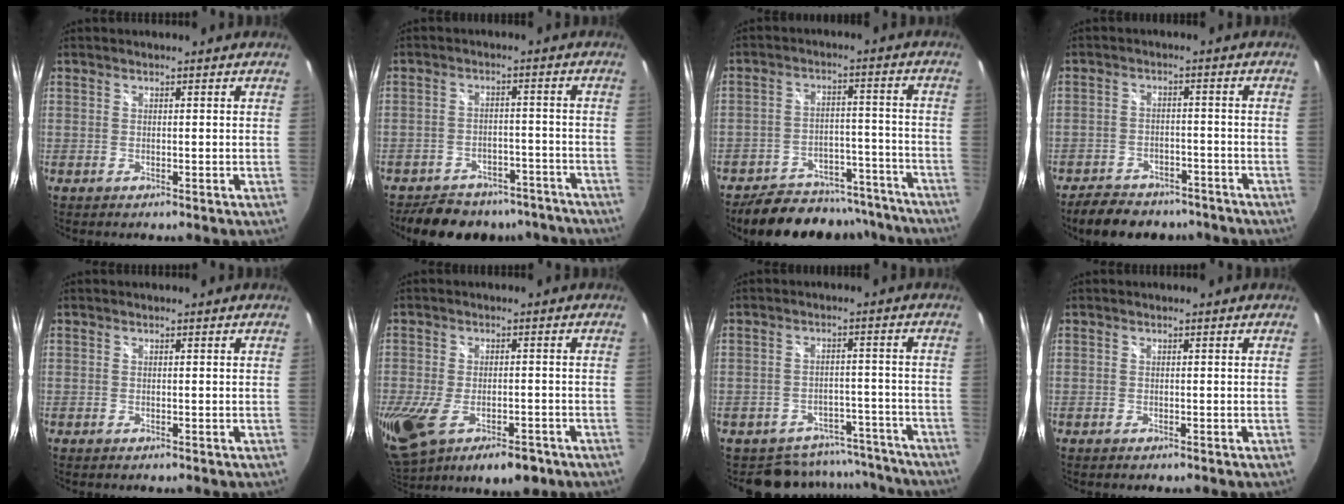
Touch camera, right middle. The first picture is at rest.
{"total": 17.2, "force": [-14.5, 7.4, 5.7], "torque": [-0.125, 0.022, -0.176]}
{"total": 19.7, "force": [-17.0, 7.6, 6.3], "torque": [-0.131, 0.031, -0.213]}
{"total": 12.2, "force": [-9.8, 5.5, 4.7], "torque": [-0.107, 0.006, -0.136]}
{"total": 0.0}
{"total": 20.9, "force": [-10.2, 11.2, 14.3], "torque": [-0.331, -0.070, -0.152]}
{"total": 11.8, "force": [-10.4, 5.5, 1.1], "torque": [-0.024, 0.037, -0.124]}
{"total": 0.0}